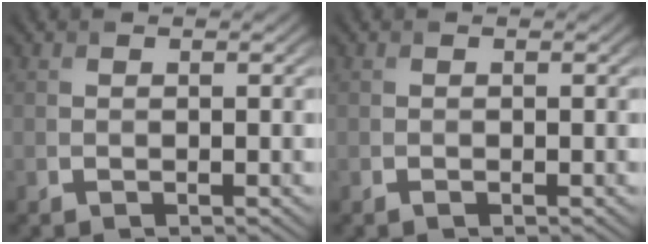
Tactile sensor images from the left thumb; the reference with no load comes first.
{"total": 0.0}